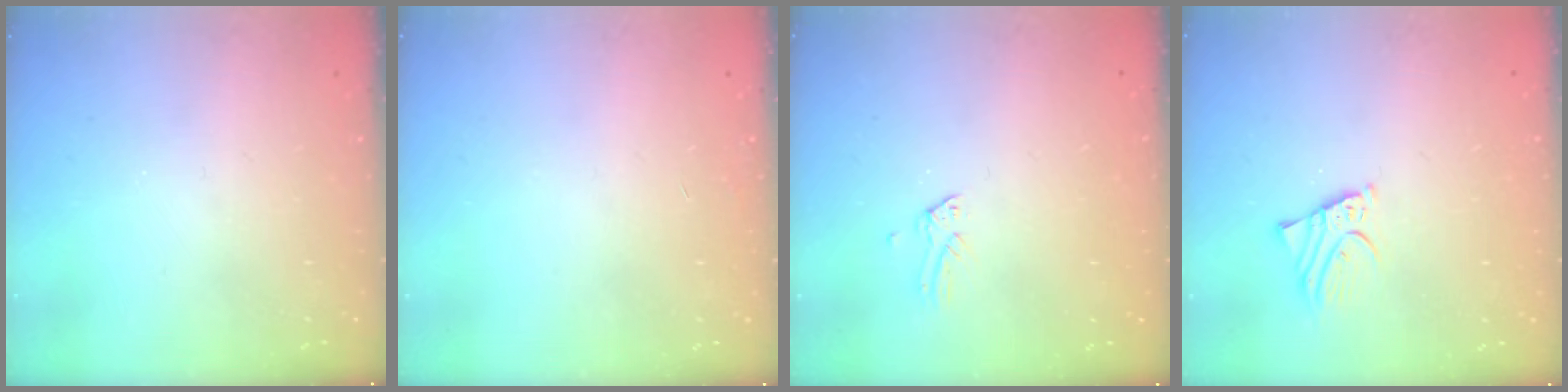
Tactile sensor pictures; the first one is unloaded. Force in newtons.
{"total": 3.1, "press": 3.0, "slide": 0.3}
{"total": 0.0}
{"total": 2.2, "press": 2.2, "slide": 0.1}